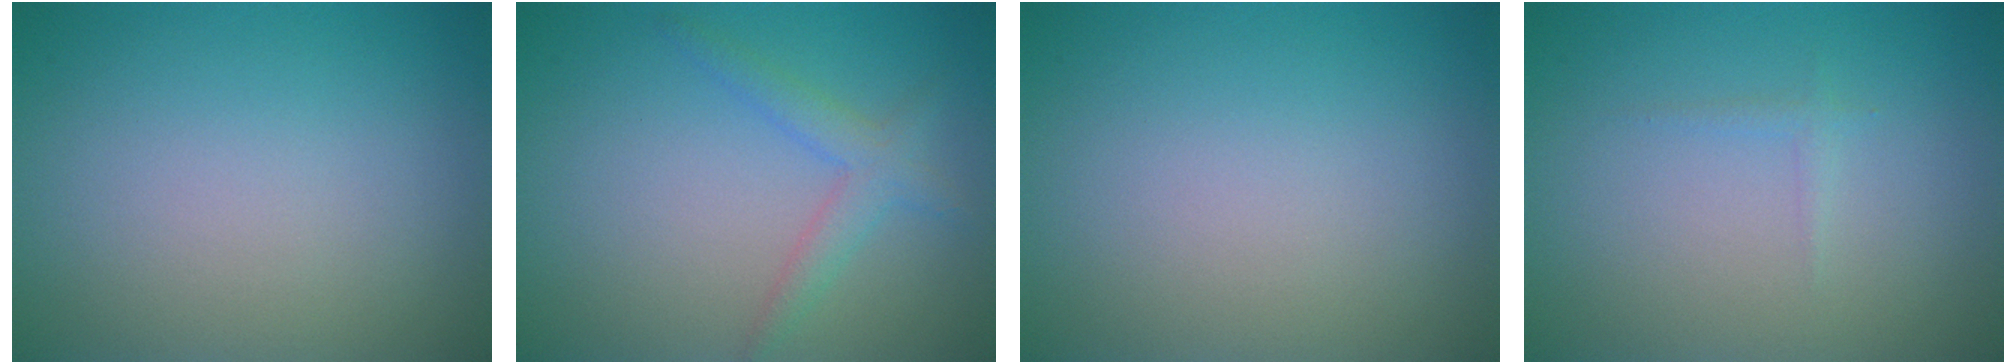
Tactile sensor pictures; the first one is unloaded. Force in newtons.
{"total": 2.3, "press": 2.3, "slide": 0.1}
{"total": 0.0}
{"total": 0.6, "press": 0.6, "slide": 0.0}